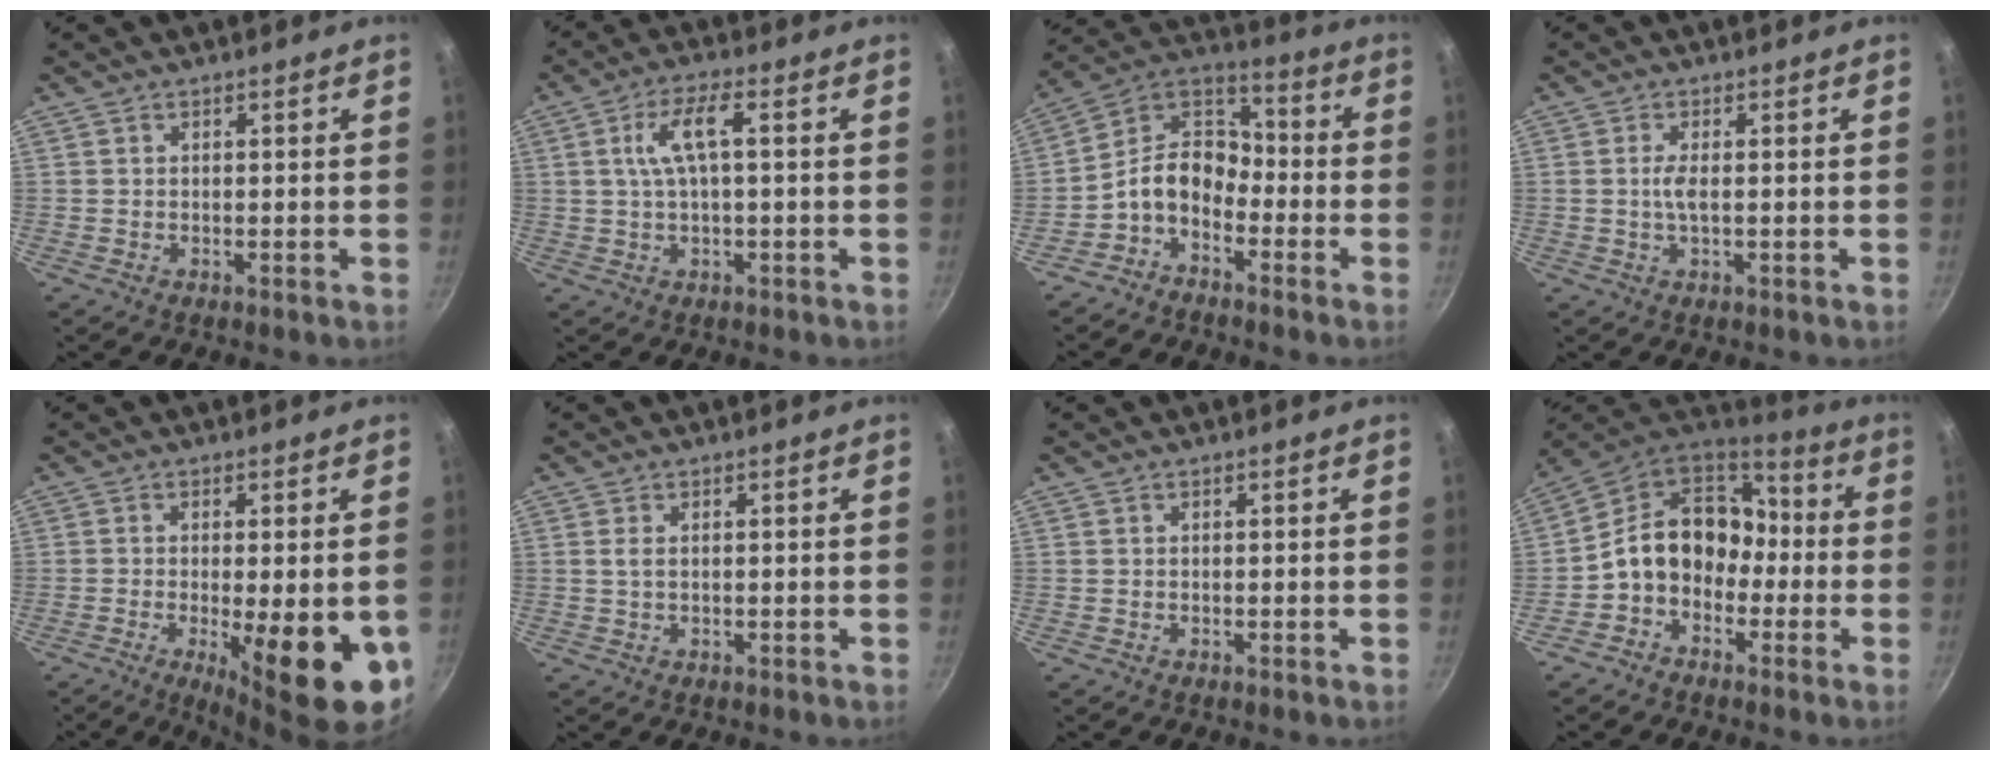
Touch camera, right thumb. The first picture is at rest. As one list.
[{"total": 6.8, "force": [0.9, 2.1, 6.4], "torque": [-0.130, 0.018, 0.017]}, {"total": 10.3, "force": [-4.3, 7.0, 6.1], "torque": [-0.090, 0.068, -0.111]}, {"total": 2.5, "force": [0.0, 0.7, 2.4], "torque": [-0.056, 0.001, -0.002]}, {"total": 15.0, "force": [-4.1, 4.2, 13.8], "torque": [-0.174, -0.010, -0.047]}, {"total": 1.4, "force": [0.3, 0.8, 1.2], "torque": [-0.022, 0.000, 0.005]}, {"total": 0.0}, {"total": 14.5, "force": [-2.2, 11.5, 8.5], "torque": [-0.104, 0.060, -0.057]}]